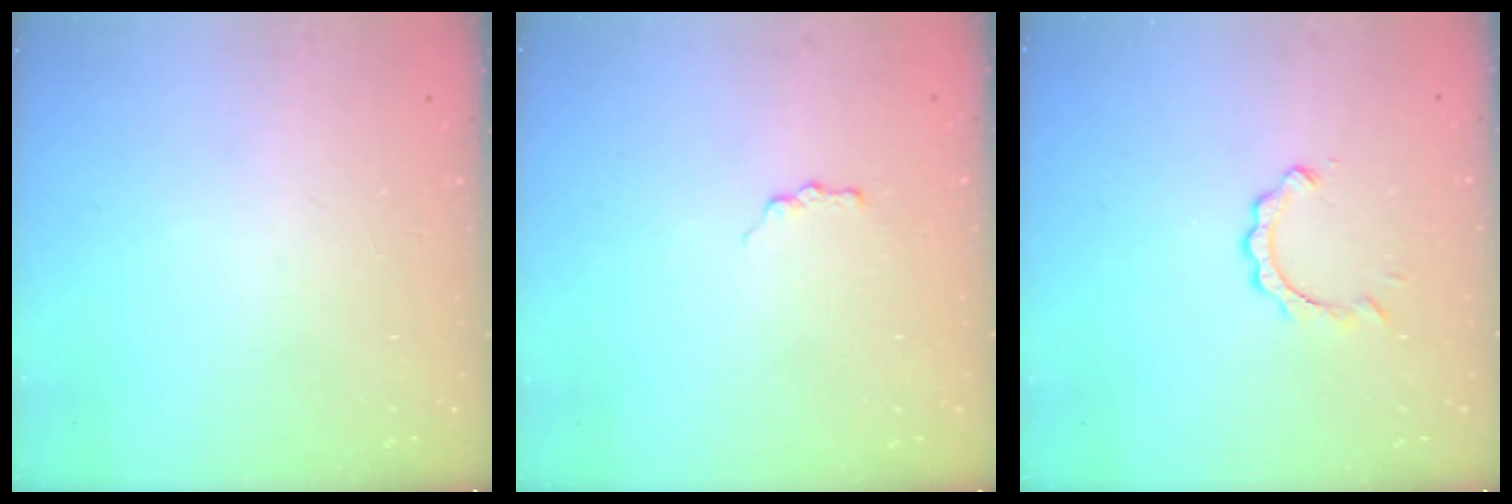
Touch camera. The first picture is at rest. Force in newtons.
{"total": 2.6, "press": 2.6, "slide": 0.4}
{"total": 2.0, "press": 2.0, "slide": 0.2}